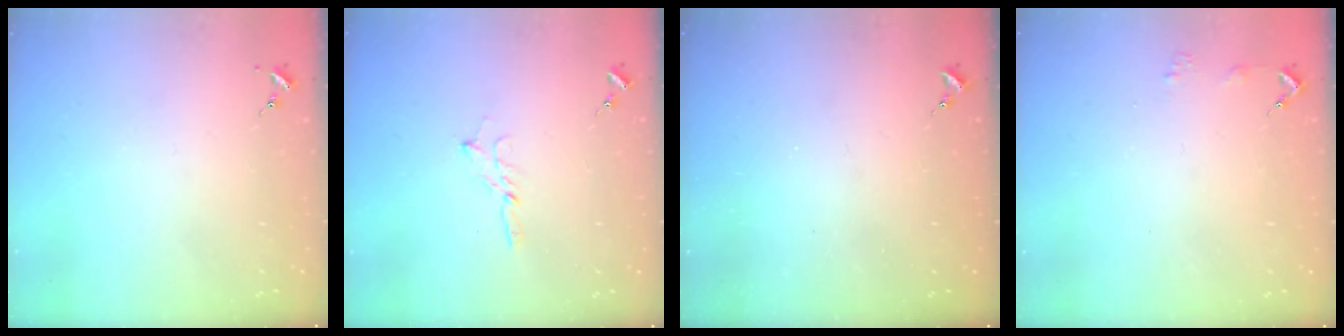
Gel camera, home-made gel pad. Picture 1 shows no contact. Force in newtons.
{"total": 2.7, "press": 2.7, "slide": 0.2}
{"total": 0.0}
{"total": 2.4, "press": 2.4, "slide": 0.3}